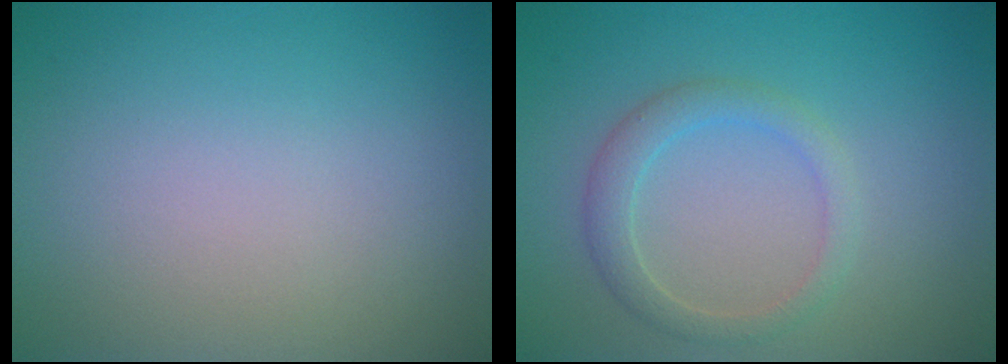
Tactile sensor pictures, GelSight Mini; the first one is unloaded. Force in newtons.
{"total": 2.3, "press": 2.3, "slide": 0.1}